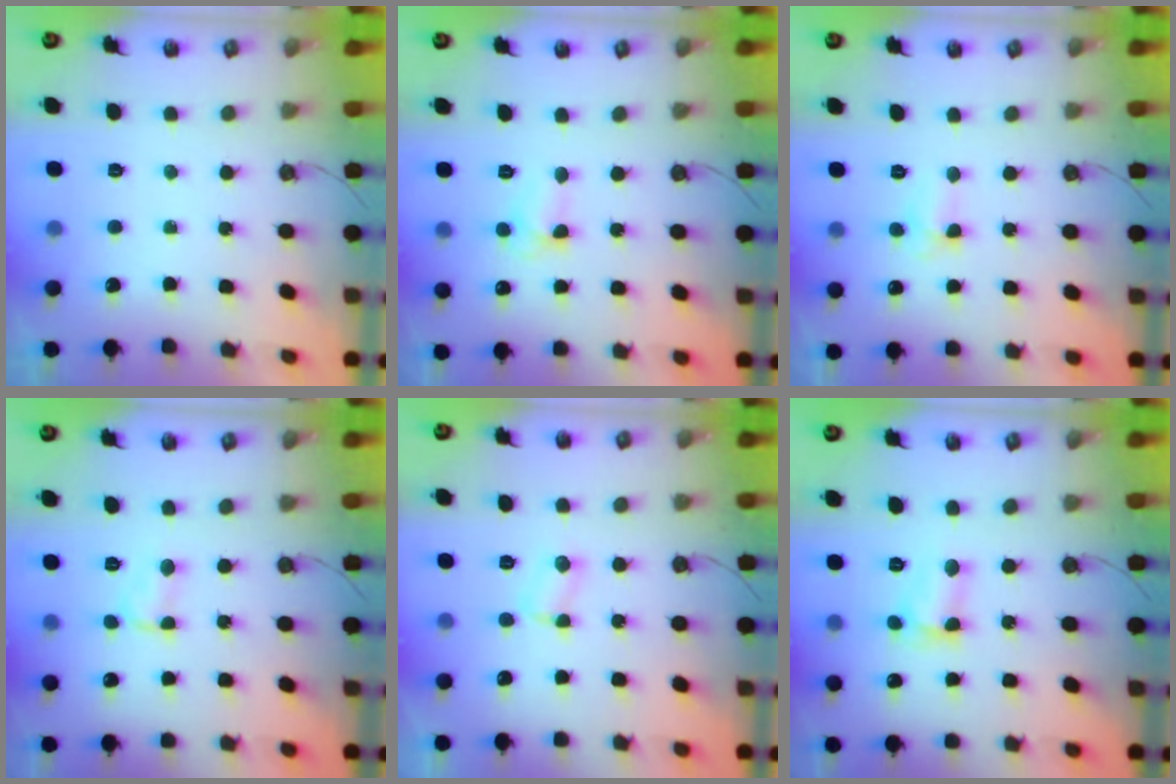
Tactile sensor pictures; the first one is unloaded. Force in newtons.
{"total": 5.1, "press": 5.1, "slide": 0.5}
{"total": 3.3, "press": 3.3, "slide": 0.6}
{"total": 2.7, "press": 2.7, "slide": 0.3}
{"total": 2.4, "press": 2.4, "slide": 0.4}
{"total": 3.8, "press": 3.8, "slide": 0.3}